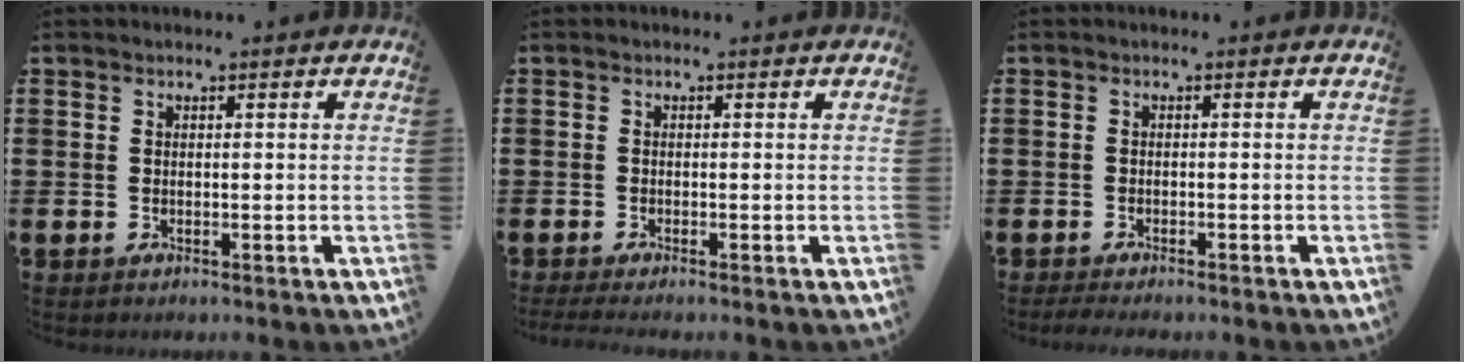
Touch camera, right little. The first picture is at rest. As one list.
[{"total": 0.9, "force": [-0.7, -0.2, 0.5], "torque": [-0.006, 0.001, -0.013]}, {"total": 1.4, "force": [-1.4, 0.1, 0.1], "torque": [-0.005, 0.003, -0.030]}]